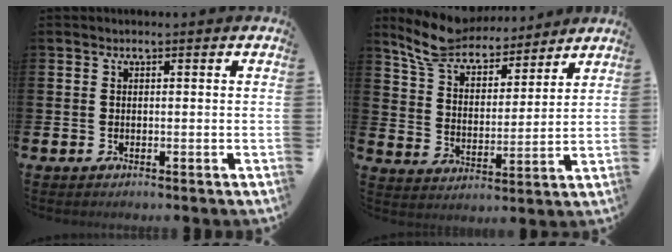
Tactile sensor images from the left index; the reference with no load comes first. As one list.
[{"total": 8.0, "force": [7.4, 2.6, 2.0], "torque": [-0.077, -0.048, 0.131]}]